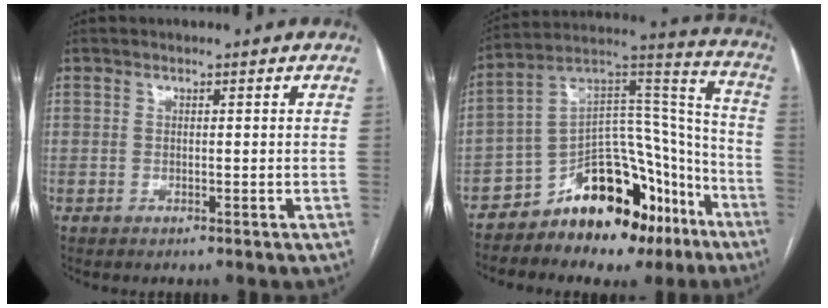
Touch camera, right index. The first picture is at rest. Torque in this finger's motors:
{"motor_torque": [0.68, -0.73, 0.67, 0.12]}